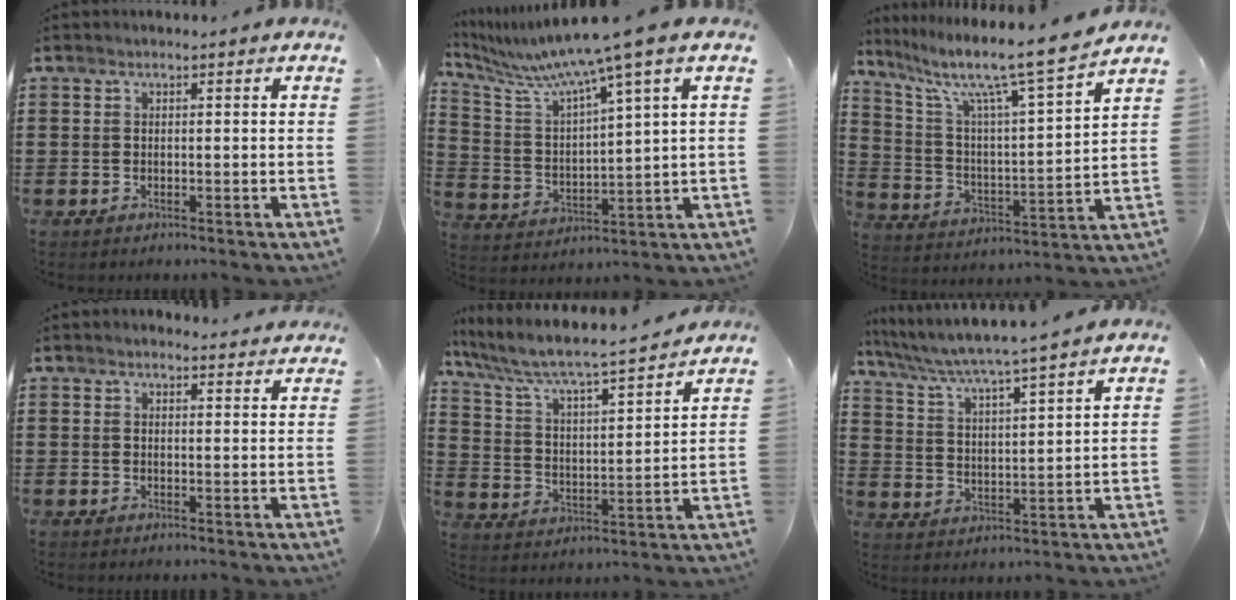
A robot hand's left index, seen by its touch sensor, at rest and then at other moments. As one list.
[{"total": 8.8, "force": [6.8, -0.8, 5.6], "torque": [-0.138, -0.047, 0.104]}, {"total": 10.2, "force": [8.1, 0.6, 6.2], "torque": [-0.145, -0.059, 0.125]}, {"total": 1.7, "force": [1.6, 0.4, 0.3], "torque": [-0.009, 0.004, 0.032]}, {"total": 5.9, "force": [5.2, 0.4, 2.8], "torque": [-0.078, -0.041, 0.080]}, {"total": 4.9, "force": [4.5, -0.9, 1.9], "torque": [-0.059, -0.034, 0.068]}]